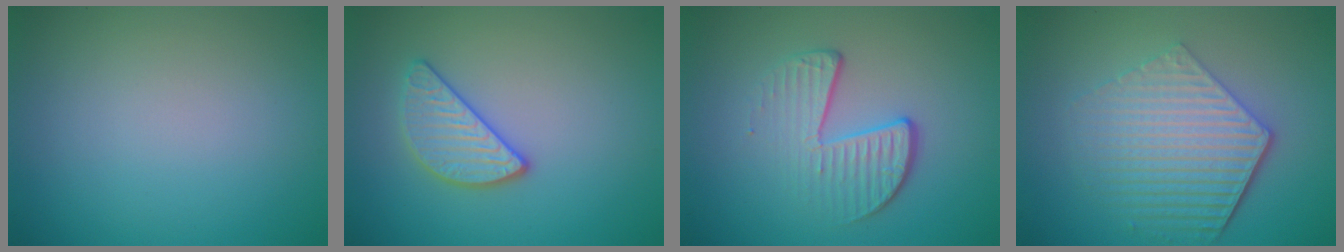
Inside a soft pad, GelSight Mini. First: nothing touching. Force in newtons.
{"total": 2.8, "press": 2.7, "slide": 0.4}
{"total": 4.0, "press": 2.7, "slide": 2.9}
{"total": 6.4, "press": 4.6, "slide": 4.4}